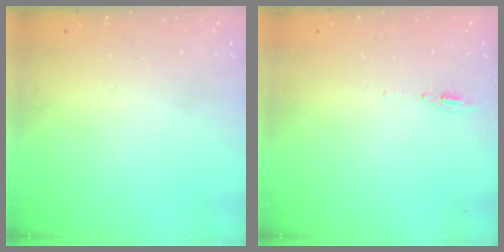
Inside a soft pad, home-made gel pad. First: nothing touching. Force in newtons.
{"total": 4.8, "press": 4.6, "slide": 1.6}